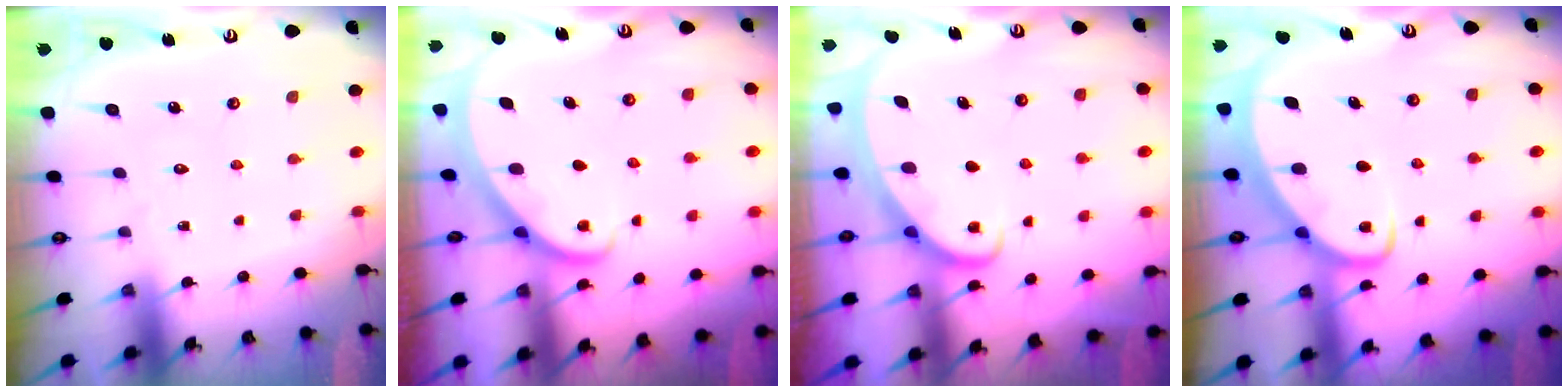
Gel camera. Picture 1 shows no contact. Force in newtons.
{"total": 2.1, "press": 2.1, "slide": 0.2}
{"total": 2.5, "press": 2.5, "slide": 0.4}
{"total": 4.0, "press": 3.9, "slide": 0.6}